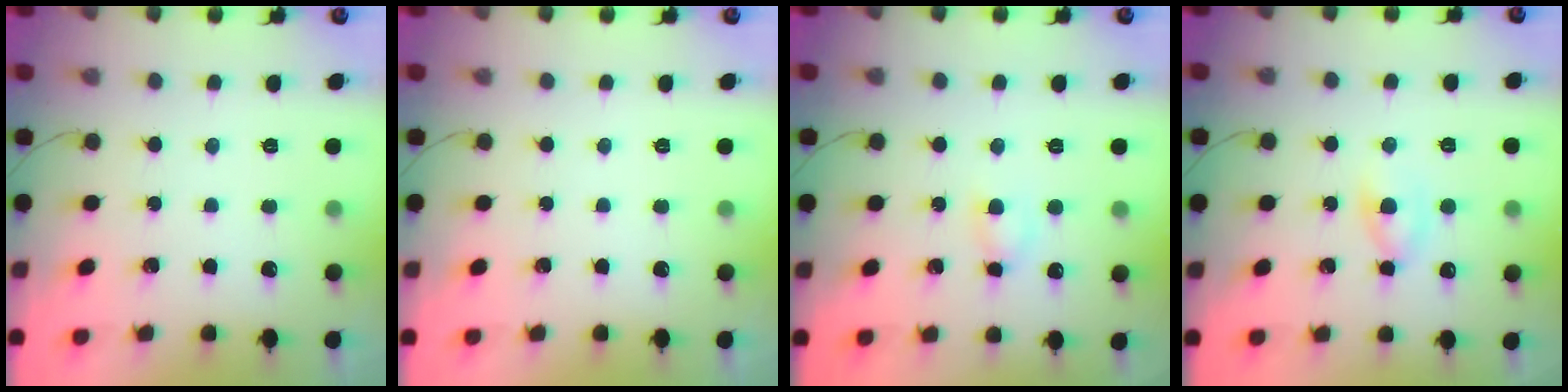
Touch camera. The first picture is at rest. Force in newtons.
{"total": 0.0}
{"total": 3.7, "press": 3.5, "slide": 1.2}
{"total": 4.3, "press": 4.1, "slide": 1.4}